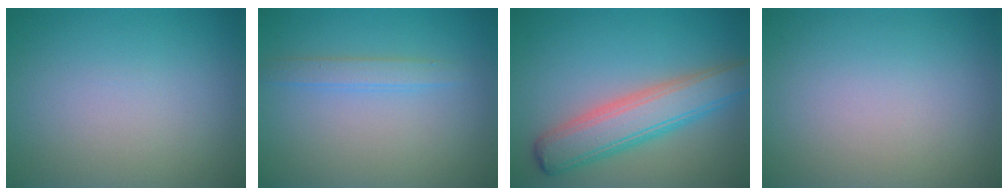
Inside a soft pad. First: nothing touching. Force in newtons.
{"total": 1.7, "press": 1.7, "slide": 0.1}
{"total": 5.9, "press": 5.9, "slide": 0.2}
{"total": 0.0}